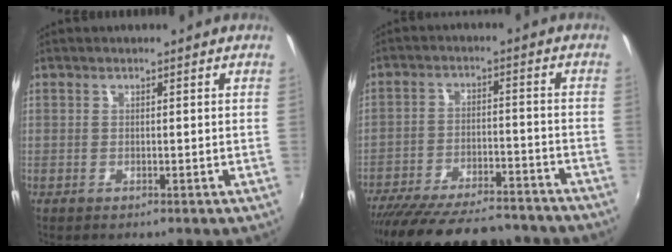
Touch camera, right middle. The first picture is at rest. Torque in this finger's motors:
{"motor_torque": [1.10, -1.04, 0.35, 0.21]}